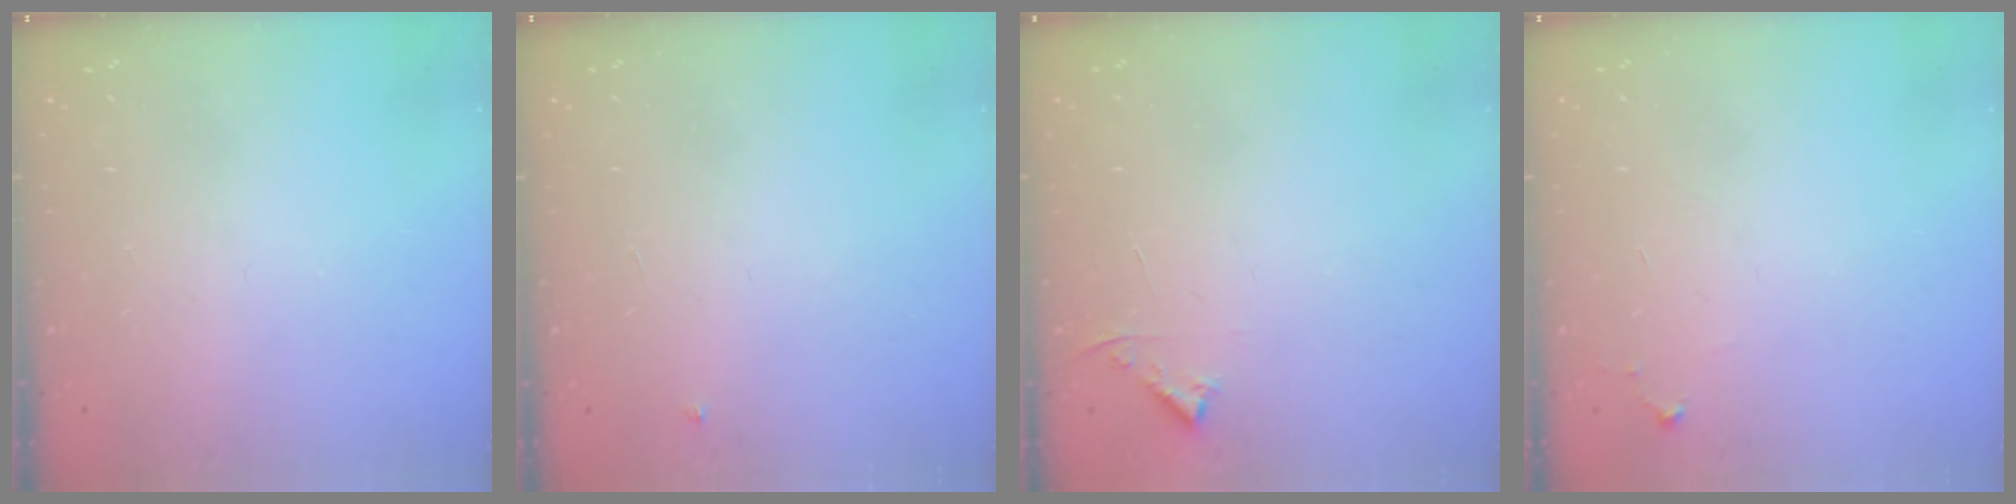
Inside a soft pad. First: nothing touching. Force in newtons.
{"total": 2.7, "press": 2.7, "slide": 0.4}
{"total": 3.1, "press": 3.0, "slide": 0.3}
{"total": 4.9, "press": 4.9, "slide": 0.7}